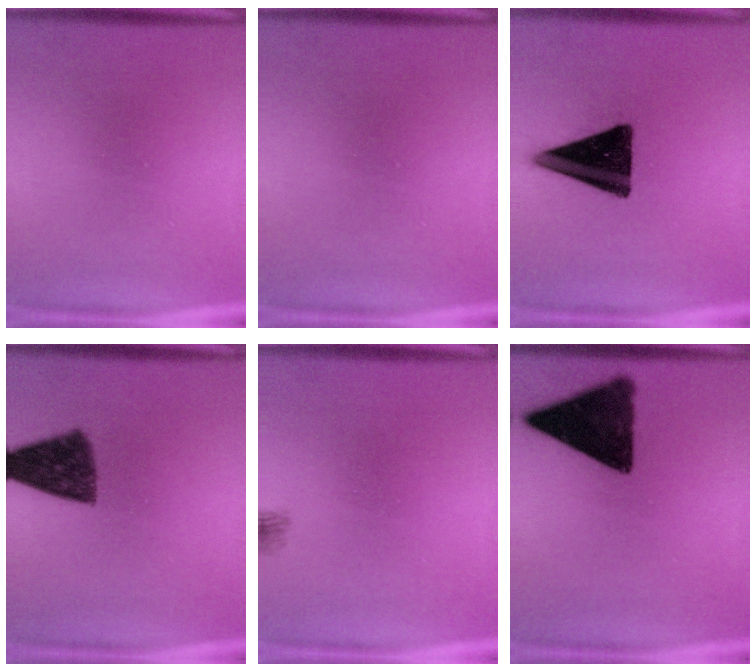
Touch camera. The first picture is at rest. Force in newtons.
{"total": 0.0}
{"total": 15.8}
{"total": 9.7}
{"total": 1.6}
{"total": 13.2}